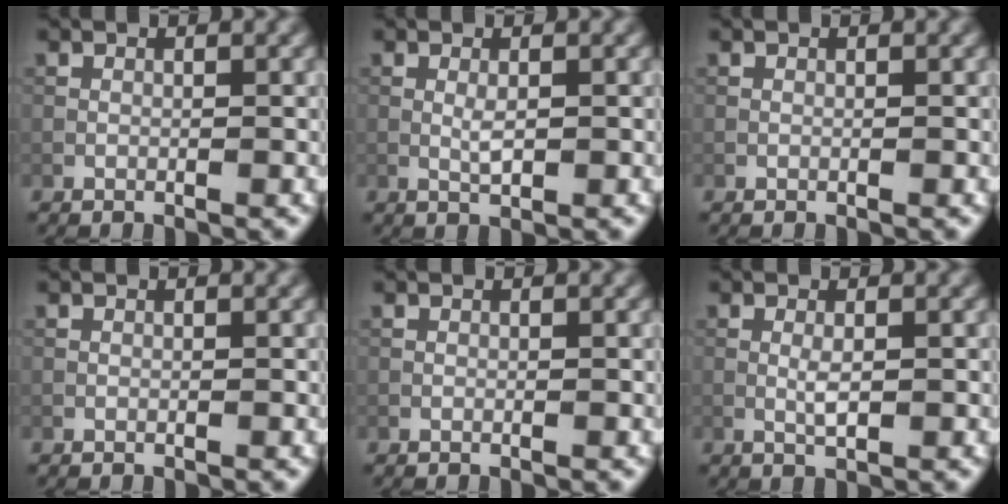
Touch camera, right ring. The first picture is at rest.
{"total": 1.2, "force": [0.0, 0.4, 1.2], "torque": [-0.026, 0.000, 0.000]}
{"total": 0.0}
{"total": 0.0}
{"total": 0.0}
{"total": 1.4, "force": [-0.1, 0.3, 1.4], "torque": [-0.029, 0.000, -0.003]}